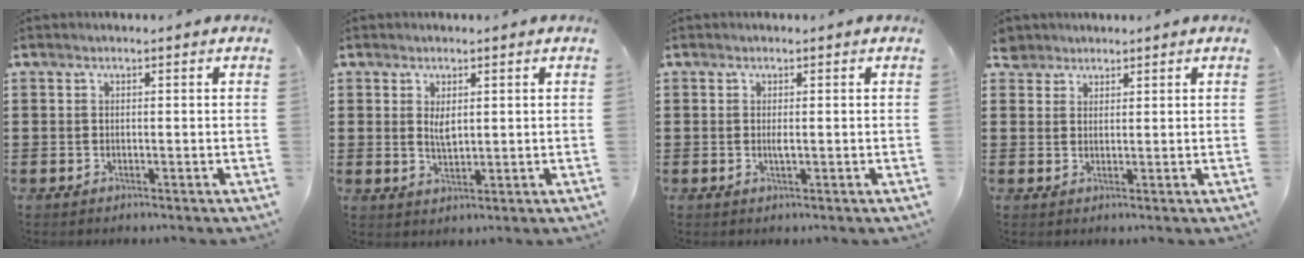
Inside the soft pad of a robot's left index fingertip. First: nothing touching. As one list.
[{"total": 2.5, "force": [0.8, 0.9, 2.1], "torque": [-0.045, 0.001, 0.014]}, {"total": 1.2, "force": [0.1, 0.1, 1.2], "torque": [-0.023, -0.003, 0.001]}, {"total": 2.6, "force": [2.1, 1.5, 0.1], "torque": [-0.012, 0.009, 0.042]}]